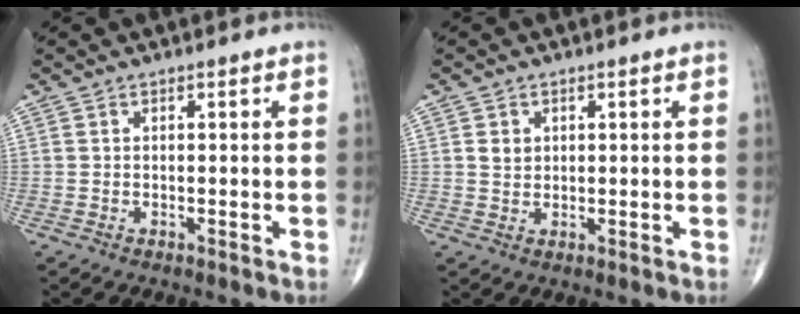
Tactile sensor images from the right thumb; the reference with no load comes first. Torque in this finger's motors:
{"motor_torque": [-0.36, 0.22, 0.01, 0.00, 0.01]}